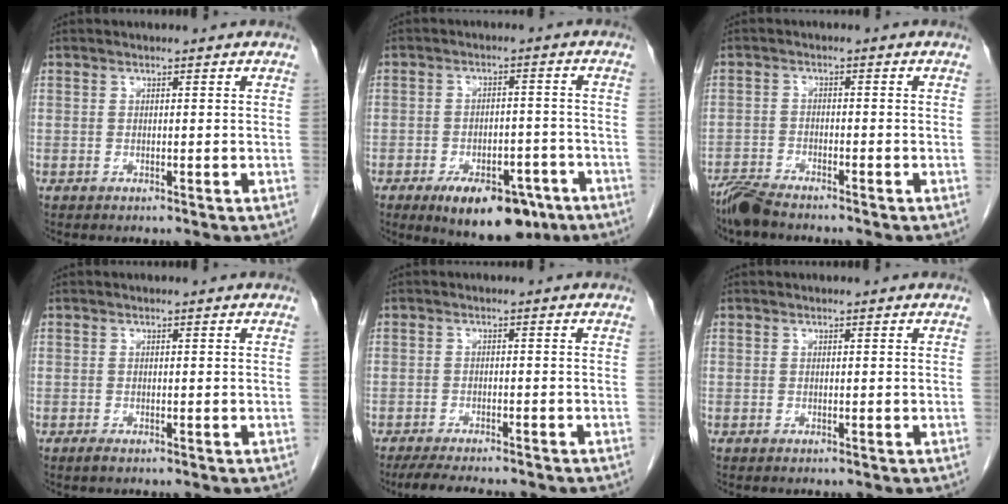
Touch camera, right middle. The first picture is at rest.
{"total": 12.3, "force": [-7.8, 5.6, 7.6], "torque": [-0.096, 0.003, -0.110]}
{"total": 4.2, "force": [-3.9, 0.2, 1.4], "torque": [-0.025, -0.016, -0.077]}
{"total": 0.8, "force": [-0.6, 0.2, 0.5], "torque": [-0.013, -0.002, -0.008]}
{"total": 8.4, "force": [-7.1, 1.2, 4.2], "torque": [-0.061, -0.015, -0.105]}
{"total": 0.0}